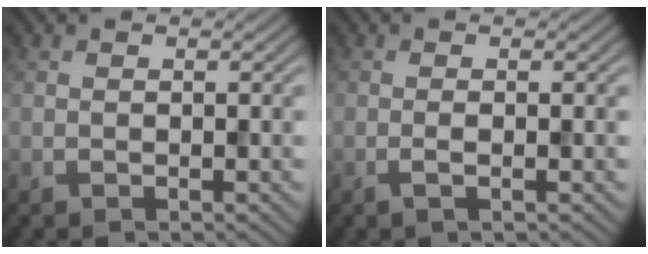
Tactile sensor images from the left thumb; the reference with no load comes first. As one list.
[{"total": 1.2, "force": [-0.3, 0.1, 1.1], "torque": [-0.023, 0.001, -0.009]}]